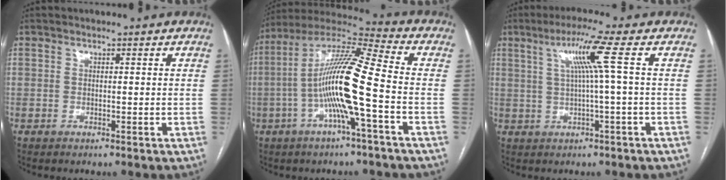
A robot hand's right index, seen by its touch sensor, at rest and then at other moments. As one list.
[{"total": 15.2, "force": [-3.0, 0.3, 14.9], "torque": [-0.287, 0.012, -0.067]}, {"total": 6.5, "force": [1.7, -1.7, 6.1], "torque": [-0.113, 0.013, 0.037]}]